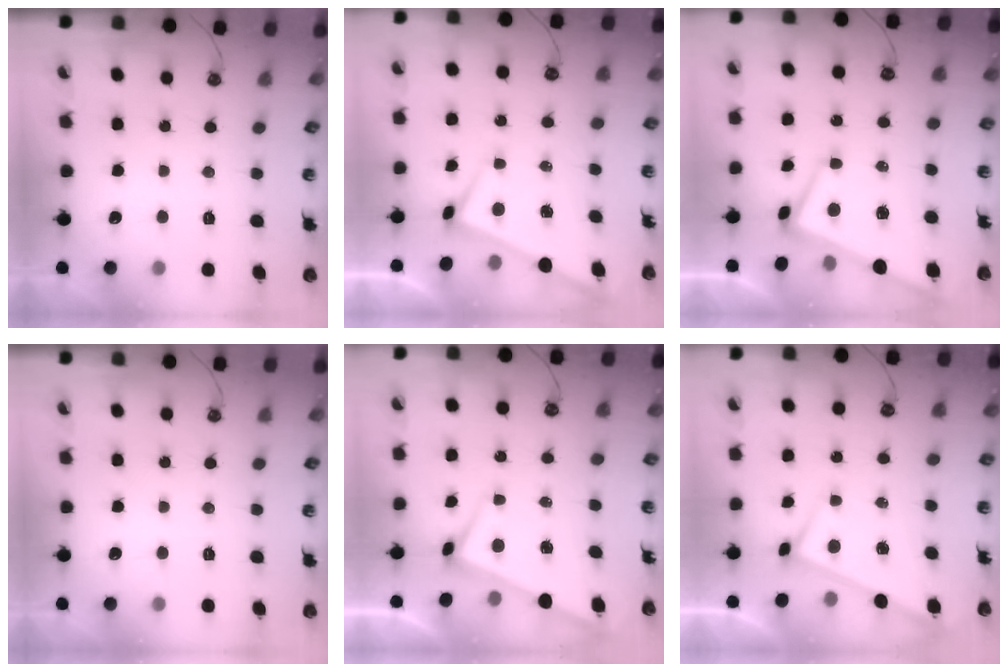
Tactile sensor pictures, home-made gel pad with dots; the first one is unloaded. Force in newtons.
{"total": 1.8, "press": 1.8, "slide": 0.2}
{"total": 1.9, "press": 1.8, "slide": 0.7}
{"total": 0.0}
{"total": 1.0, "press": 0.9, "slide": 0.4}
{"total": 3.3, "press": 3.3, "slide": 0.3}